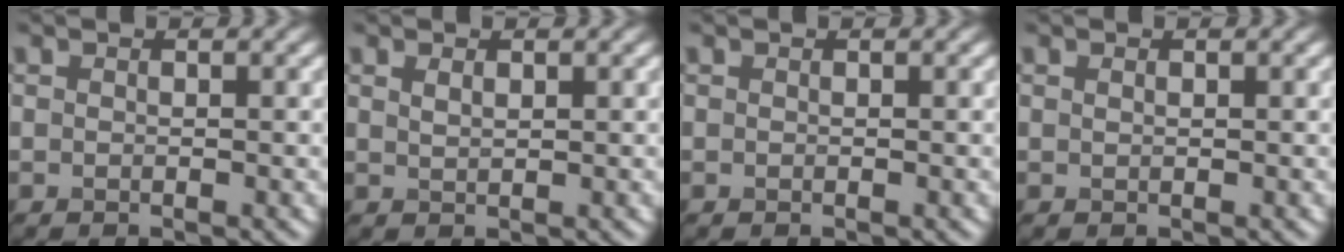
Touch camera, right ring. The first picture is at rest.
{"total": 0.9, "force": [0.6, 0.4, 0.6], "torque": [-0.015, -0.001, 0.013]}
{"total": 0.0}
{"total": 0.0}